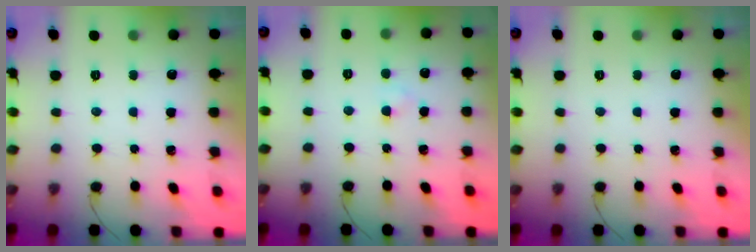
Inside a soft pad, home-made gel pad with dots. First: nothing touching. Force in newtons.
{"total": 1.9, "press": 1.7, "slide": 0.9}
{"total": 0.0}